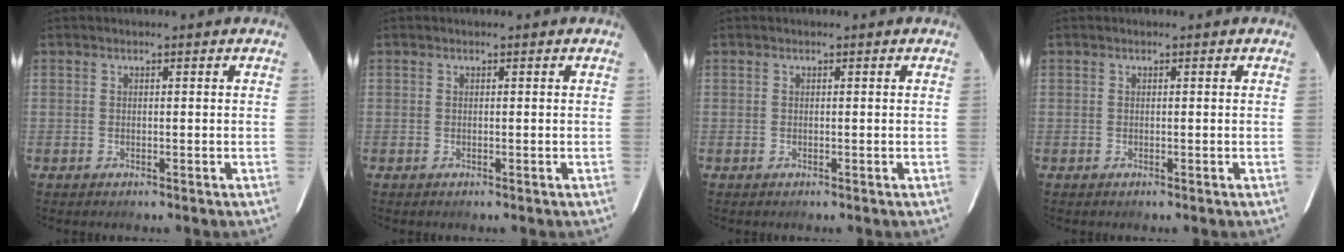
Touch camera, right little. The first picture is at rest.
{"total": 0.0}
{"total": 0.0}
{"total": 0.0}